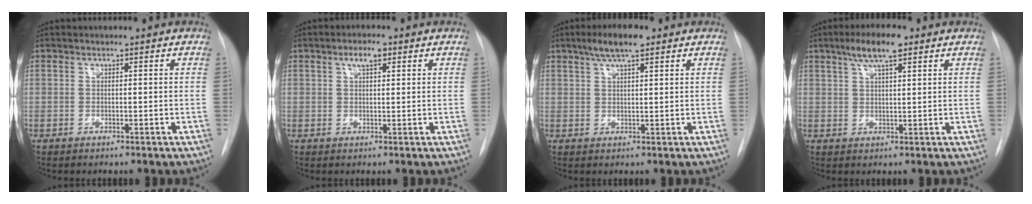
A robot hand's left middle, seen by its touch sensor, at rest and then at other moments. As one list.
[{"total": 2.8, "force": [1.4, 1.0, 2.2], "torque": [-0.043, 0.007, 0.025]}, {"total": 5.5, "force": [3.5, 1.0, 4.1], "torque": [-0.079, 0.011, 0.060]}, {"total": 6.2, "force": [3.8, 1.1, 4.8], "torque": [-0.092, 0.011, 0.065]}]